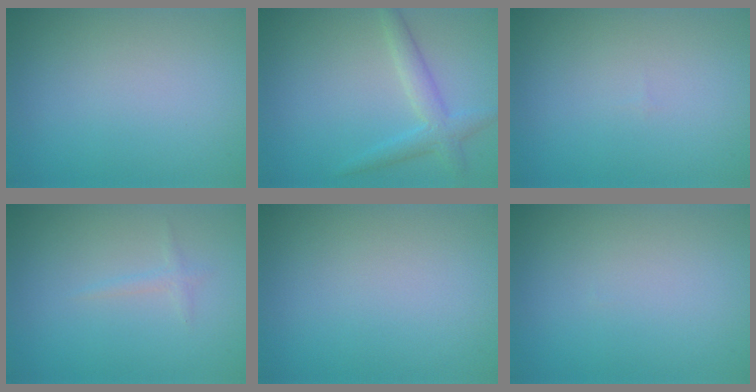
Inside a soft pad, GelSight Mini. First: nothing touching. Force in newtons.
{"total": 2.8, "press": 2.8, "slide": 0.2}
{"total": 0.0}
{"total": 0.8, "press": 0.8, "slide": 0.0}
{"total": 0.0}
{"total": 0.0}